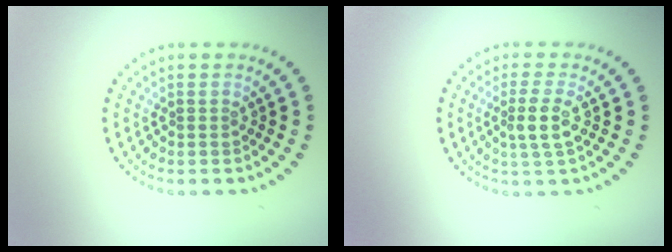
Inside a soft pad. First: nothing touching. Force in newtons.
{"total": 2.5, "press": 2.2, "slide": 1.1}